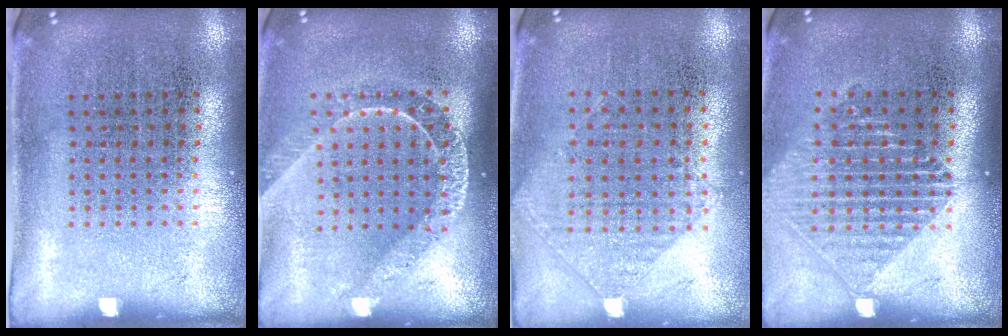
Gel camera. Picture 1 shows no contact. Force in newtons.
{"total": 1.8, "press": 1.5, "slide": 1.0}
{"total": 0.9, "press": 0.8, "slide": 0.3}
{"total": 1.6, "press": 1.4, "slide": 0.7}